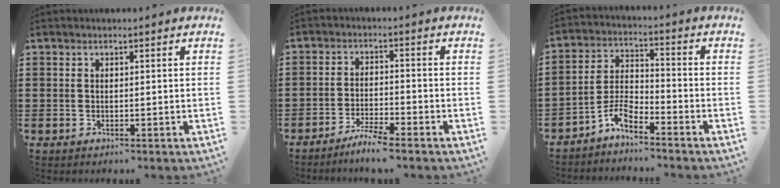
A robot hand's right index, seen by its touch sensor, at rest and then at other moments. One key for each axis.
{"total": 3.8, "fx": -3.5, "fy": -0.3, "fz": 1.5, "tx": -0.034, "ty": -0.002, "tz": -0.069}
{"total": 5.2, "fx": -4.5, "fy": 1.2, "fz": 2.2, "tx": -0.060, "ty": -0.001, "tz": -0.095}